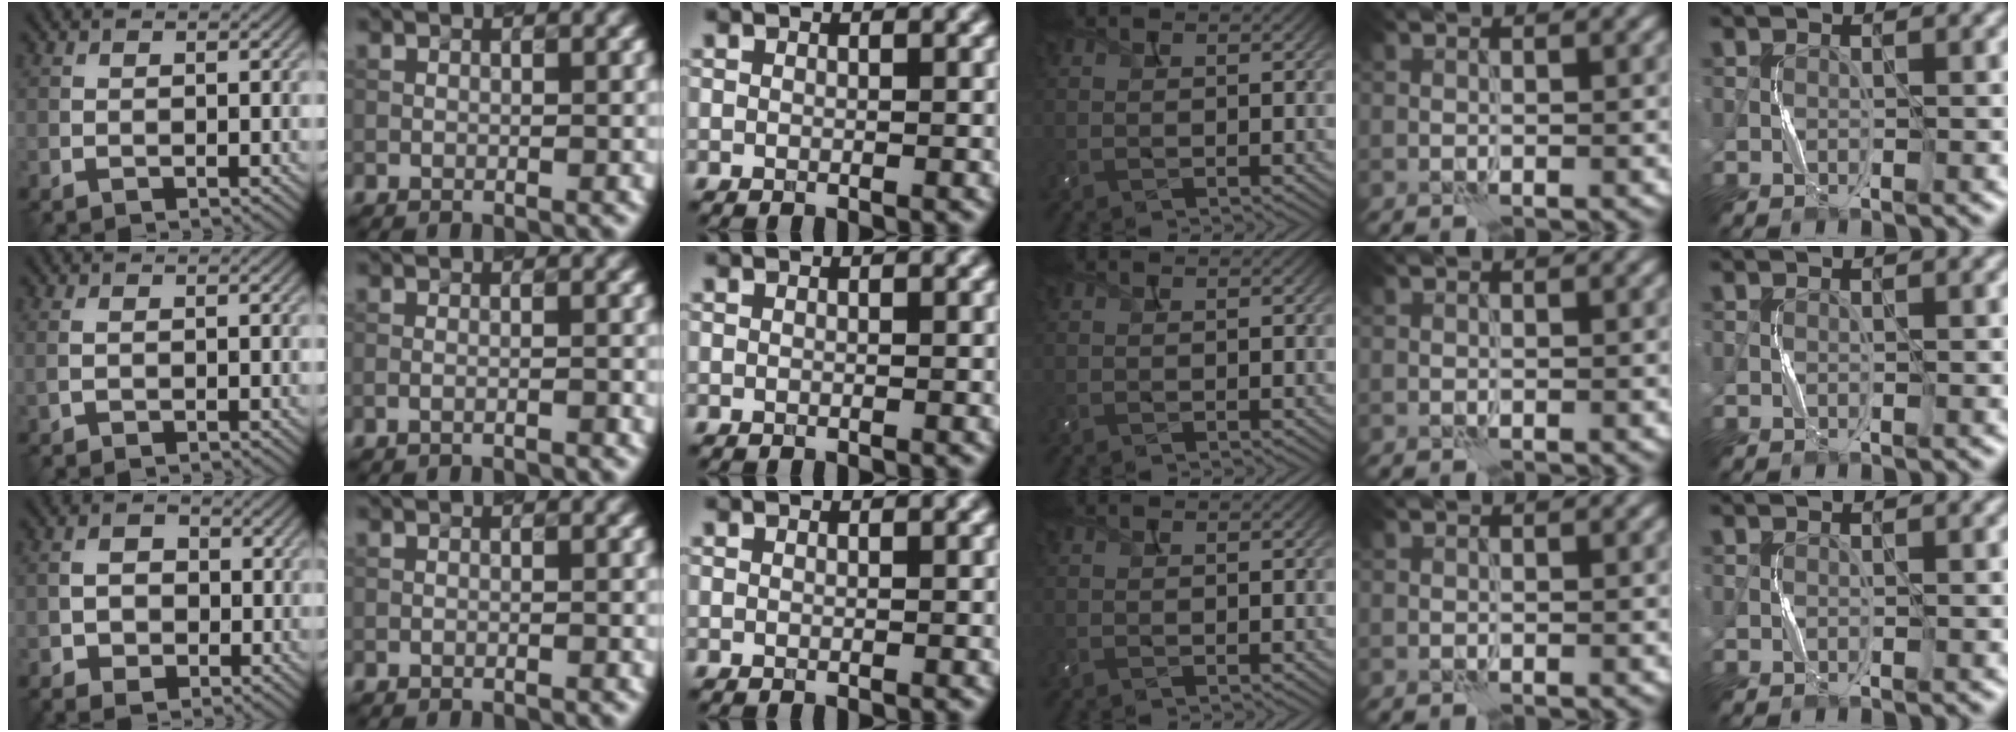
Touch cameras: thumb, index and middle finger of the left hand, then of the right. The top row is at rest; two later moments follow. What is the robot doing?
{"motion": "squeeze", "object": "bubble wrap"}